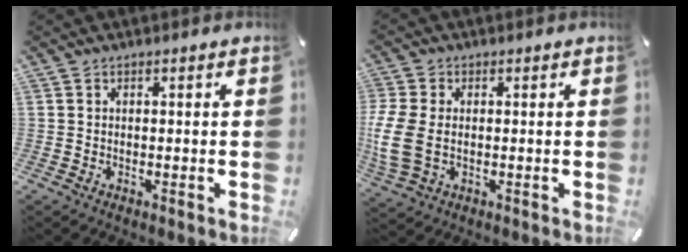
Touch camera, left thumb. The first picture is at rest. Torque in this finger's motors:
{"motor_torque": [1.58, 1.65, 0.67, 0.46, 0.52]}